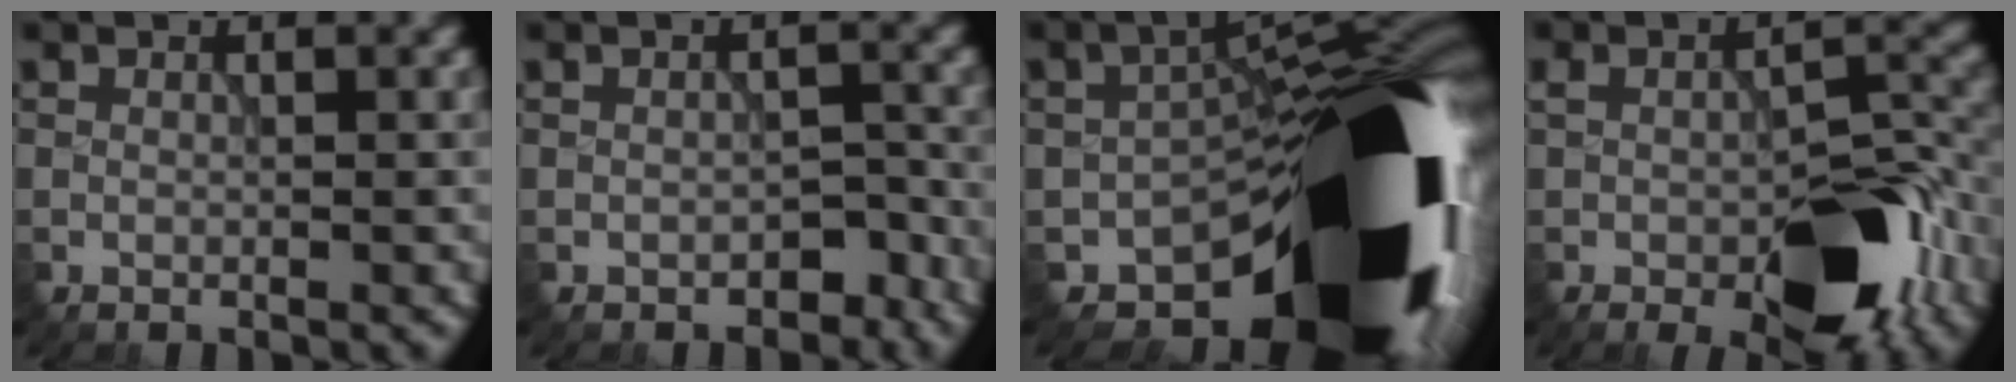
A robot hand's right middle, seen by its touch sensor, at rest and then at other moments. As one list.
[{"total": 2.6, "force": [-1.7, 1.5, 1.3], "torque": [-0.011, -0.005, -0.019]}, {"total": 22.7, "force": [-11.7, 9.6, 16.8], "torque": [-0.186, -0.035, -0.155]}, {"total": 10.1, "force": [-3.8, 5.0, 7.9], "torque": [-0.131, -0.010, -0.053]}]